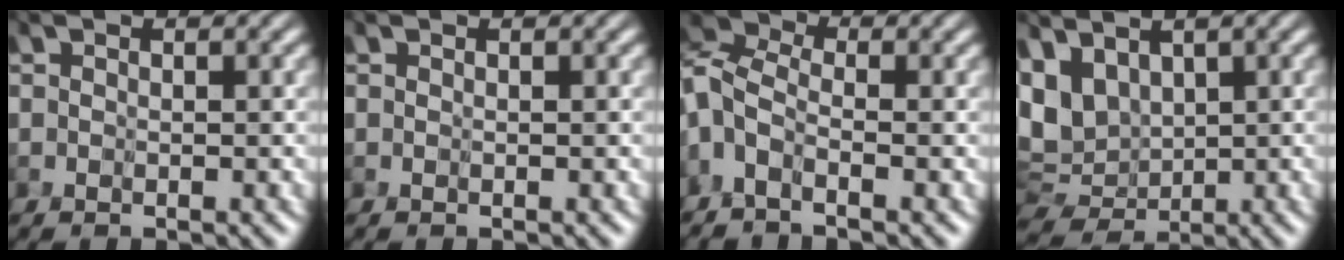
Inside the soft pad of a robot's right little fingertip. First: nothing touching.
{"total": 0.0}
{"total": 3.6, "force": [-2.7, 1.2, 2.0], "torque": [-0.053, 0.005, -0.067]}
{"total": 6.6, "force": [1.6, 4.5, 4.6], "torque": [-0.098, 0.000, 0.045]}